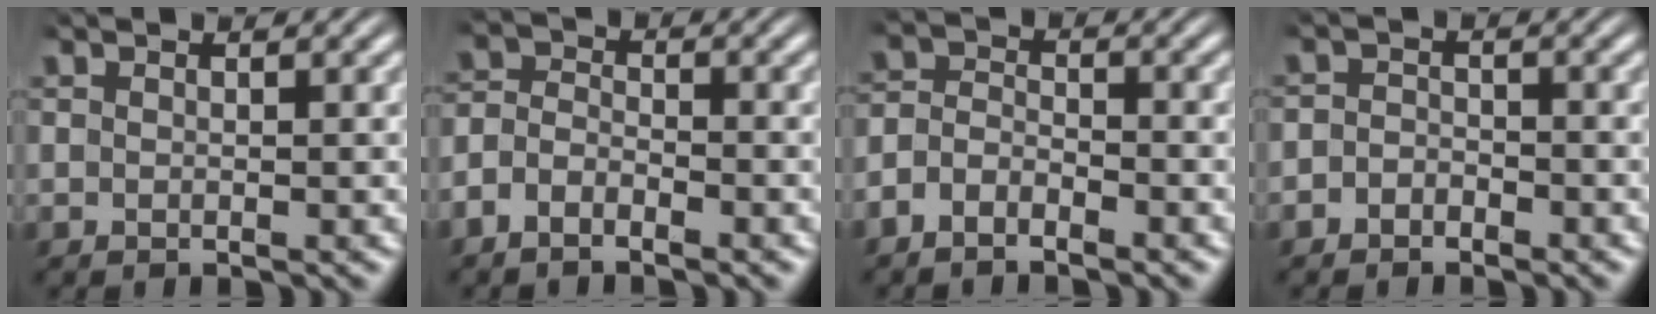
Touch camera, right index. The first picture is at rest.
{"total": 3.2, "force": [-2.2, 2.2, 1.1], "torque": [-0.023, -0.012, -0.042]}
{"total": 3.4, "force": [-2.4, 2.2, 0.9], "torque": [-0.018, -0.011, -0.046]}
{"total": 2.0, "force": [-1.8, 0.9, -0.1], "torque": [0.005, -0.013, -0.030]}